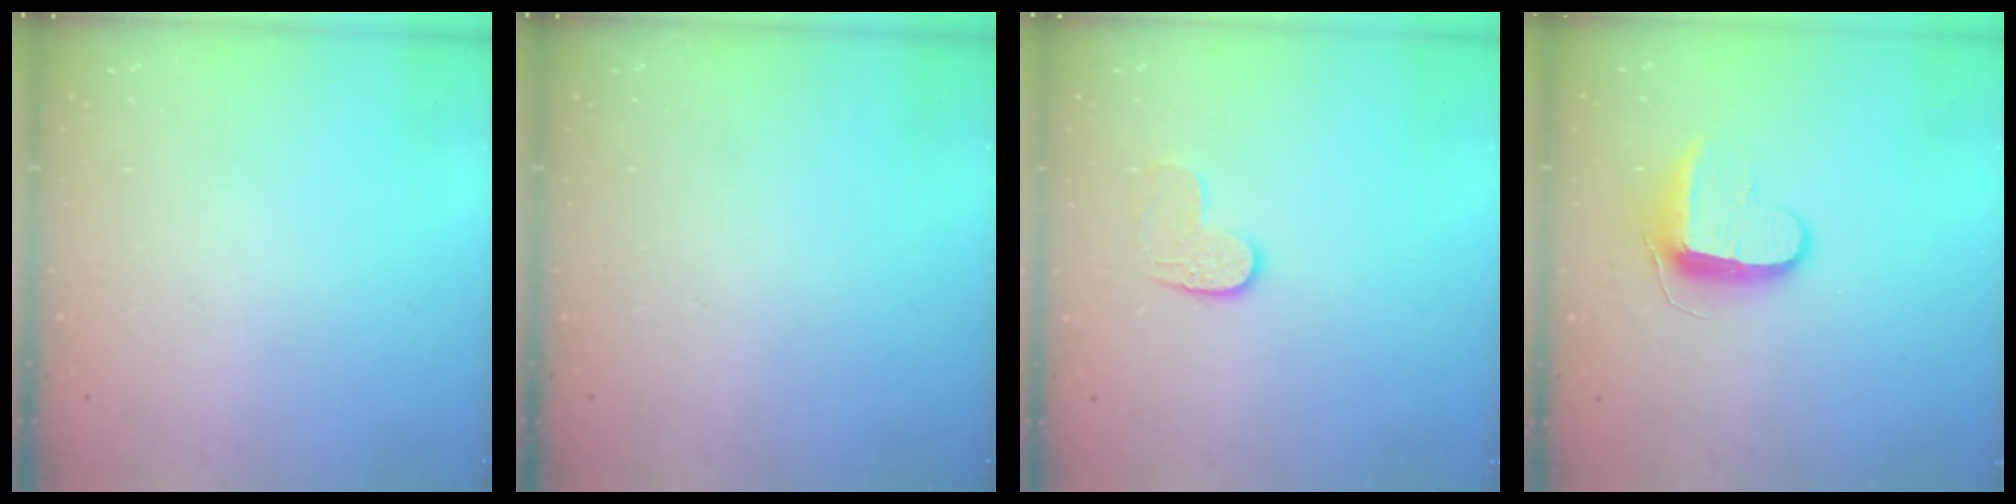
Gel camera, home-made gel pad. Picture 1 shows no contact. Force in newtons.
{"total": 0.0}
{"total": 5.7, "press": 5.7, "slide": 0.3}
{"total": 9.8, "press": 9.7, "slide": 0.9}